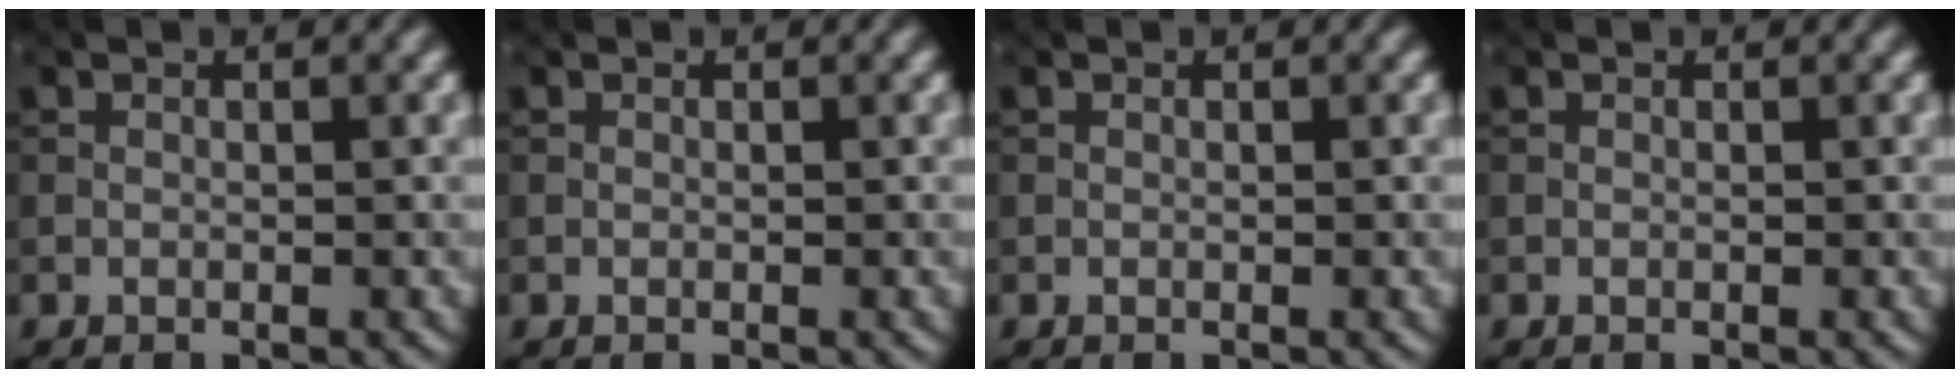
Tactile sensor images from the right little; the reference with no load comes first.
{"total": 0.0}
{"total": 0.0}
{"total": 0.0}